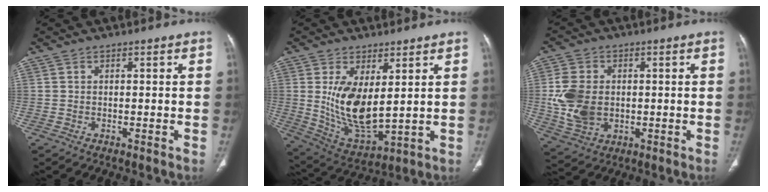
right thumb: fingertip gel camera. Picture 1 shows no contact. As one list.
[{"total": 12.5, "force": [2.4, 5.8, 10.8], "torque": [-0.193, -0.030, 0.067]}, {"total": 10.5, "force": [-0.1, 7.7, 7.2], "torque": [-0.139, 0.000, 0.007]}]